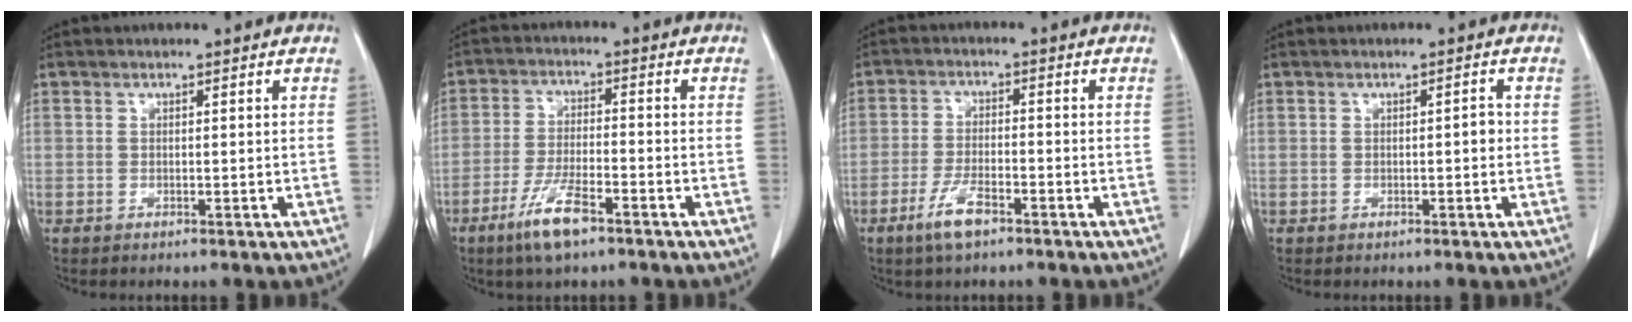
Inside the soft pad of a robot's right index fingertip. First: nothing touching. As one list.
[{"total": 7.5, "force": [-4.7, 1.4, 5.7], "torque": [-0.113, -0.011, -0.081]}, {"total": 5.1, "force": [-3.2, 1.2, 3.8], "torque": [-0.080, -0.004, -0.055]}, {"total": 1.2, "force": [-0.2, 0.3, 1.1], "torque": [-0.014, 0.002, -0.002]}]